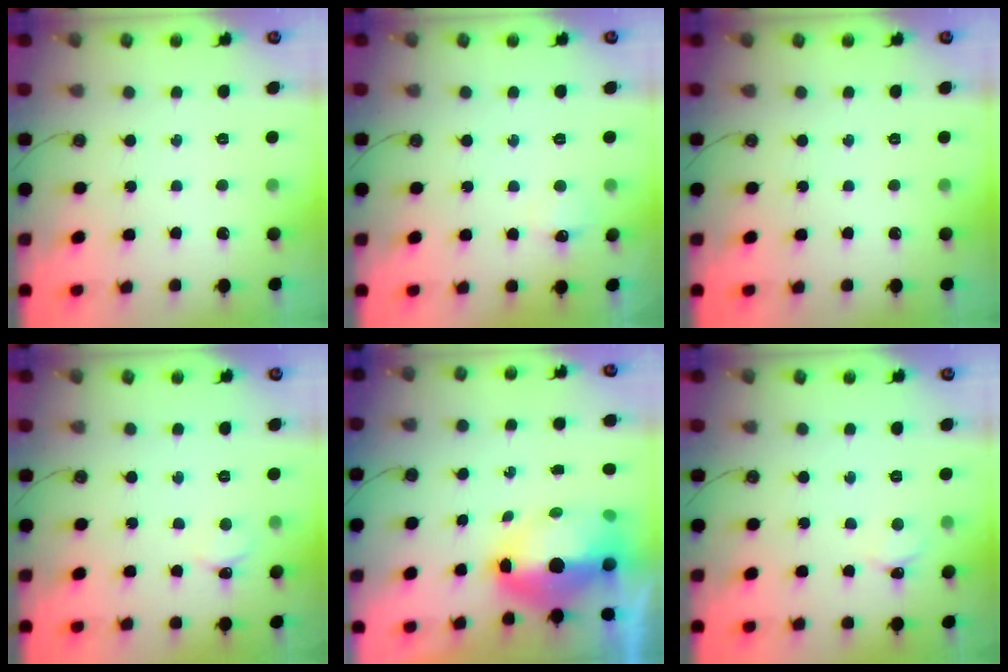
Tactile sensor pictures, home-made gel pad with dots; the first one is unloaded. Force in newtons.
{"total": 6.1, "press": 6.0, "slide": 0.8}
{"total": 0.0}
{"total": 2.0, "press": 2.0, "slide": 0.3}
{"total": 11.5, "press": 11.3, "slide": 1.8}
{"total": 1.7, "press": 1.7, "slide": 0.2}